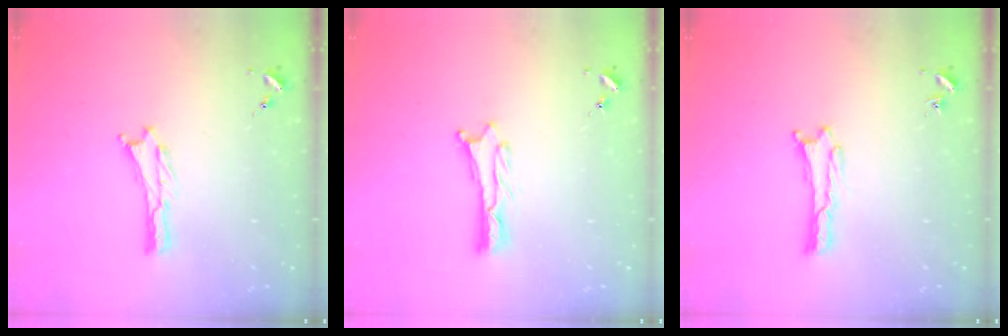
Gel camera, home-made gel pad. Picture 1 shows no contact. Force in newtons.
{"total": 1.2, "press": 1.2, "slide": 0.0}
{"total": 0.0}